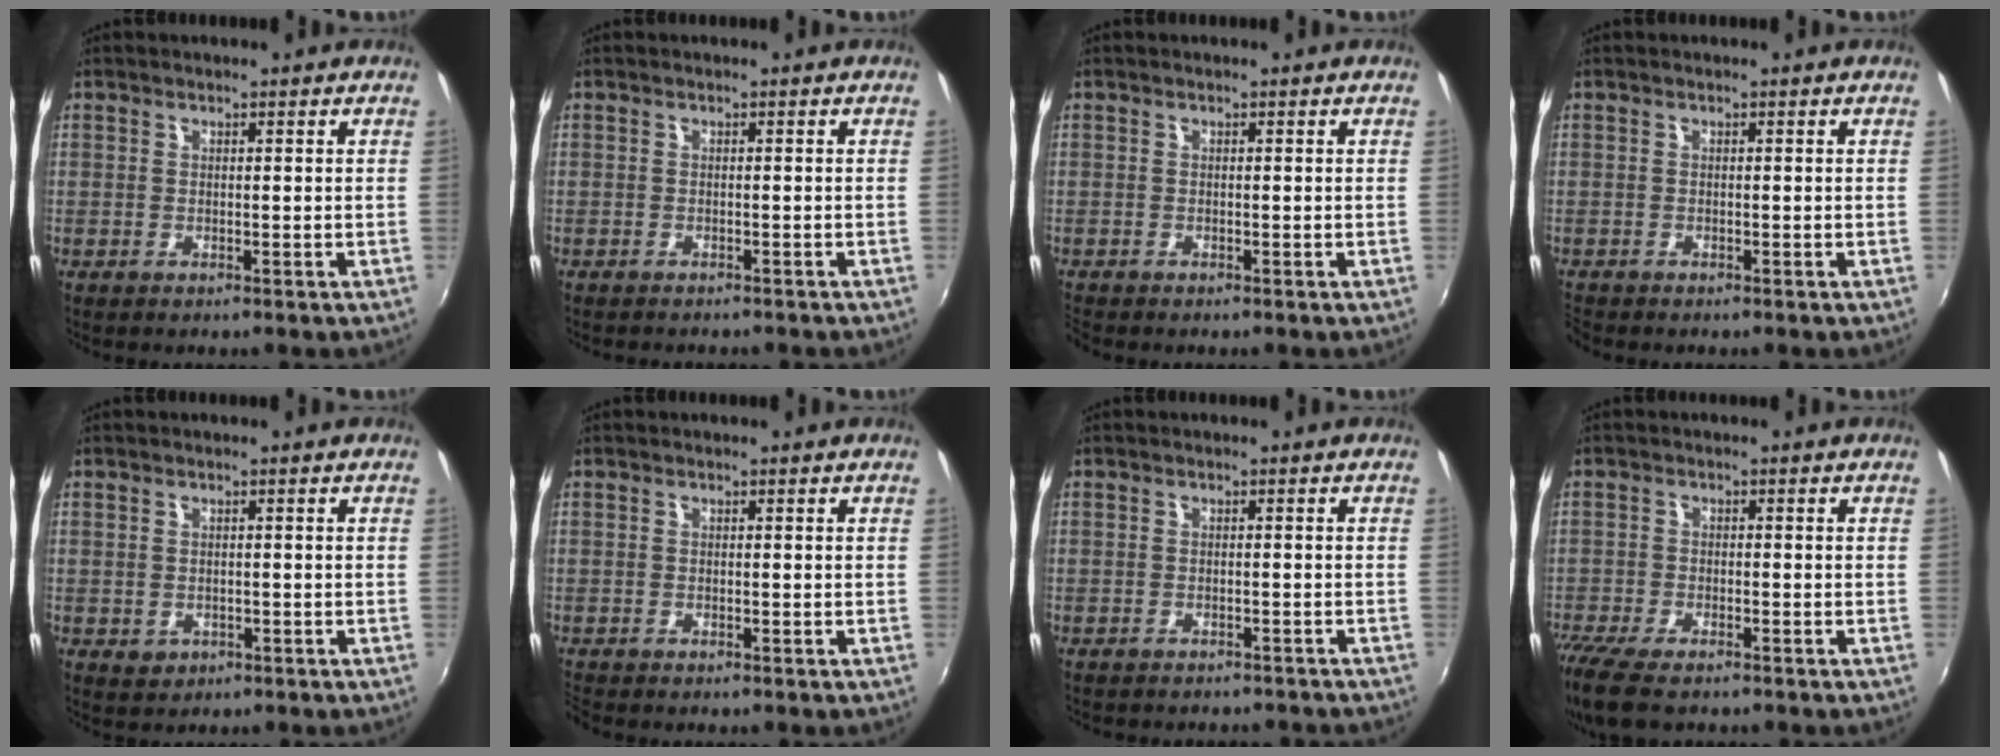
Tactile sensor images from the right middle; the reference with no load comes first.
{"total": 2.2, "force": [-2.0, 0.5, 0.7], "torque": [-0.019, -0.009, -0.029]}
{"total": 0.8, "force": [-0.7, 0.1, 0.3], "torque": [-0.004, -0.004, -0.014]}
{"total": 1.1, "force": [-1.1, 0.2, 0.2], "torque": [-0.006, -0.008, -0.022]}
{"total": 2.2, "force": [-0.6, 1.9, 0.9], "torque": [-0.016, -0.002, -0.005]}
{"total": 1.0, "force": [-0.9, 0.1, 0.3], "torque": [-0.006, -0.006, -0.017]}
{"total": 6.2, "force": [-5.6, 1.8, 1.9], "torque": [-0.044, -0.010, -0.071]}
{"total": 10.2, "force": [-8.0, 2.9, 5.7], "torque": [-0.143, -0.045, -0.150]}